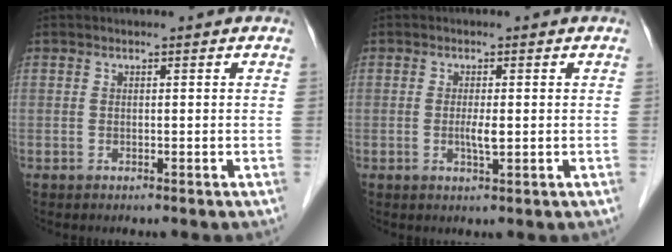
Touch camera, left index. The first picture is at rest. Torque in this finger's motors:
{"motor_torque": [0.20, 0.11, 0.06, 0.04]}